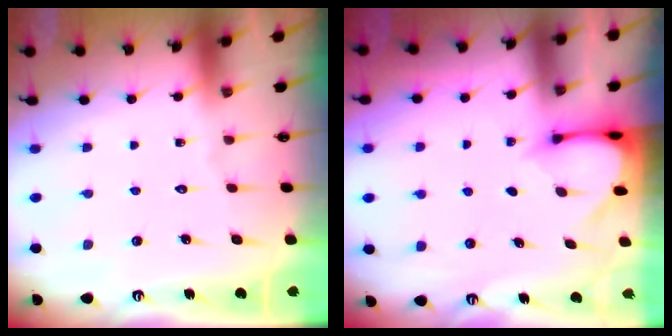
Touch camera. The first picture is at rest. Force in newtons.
{"total": 3.4, "press": 3.4, "slide": 0.3}